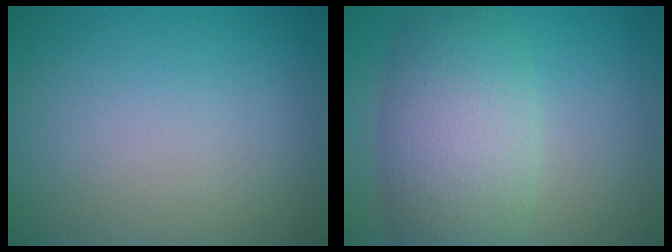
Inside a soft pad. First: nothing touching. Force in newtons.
{"total": 7.9, "press": 7.9, "slide": 0.3}